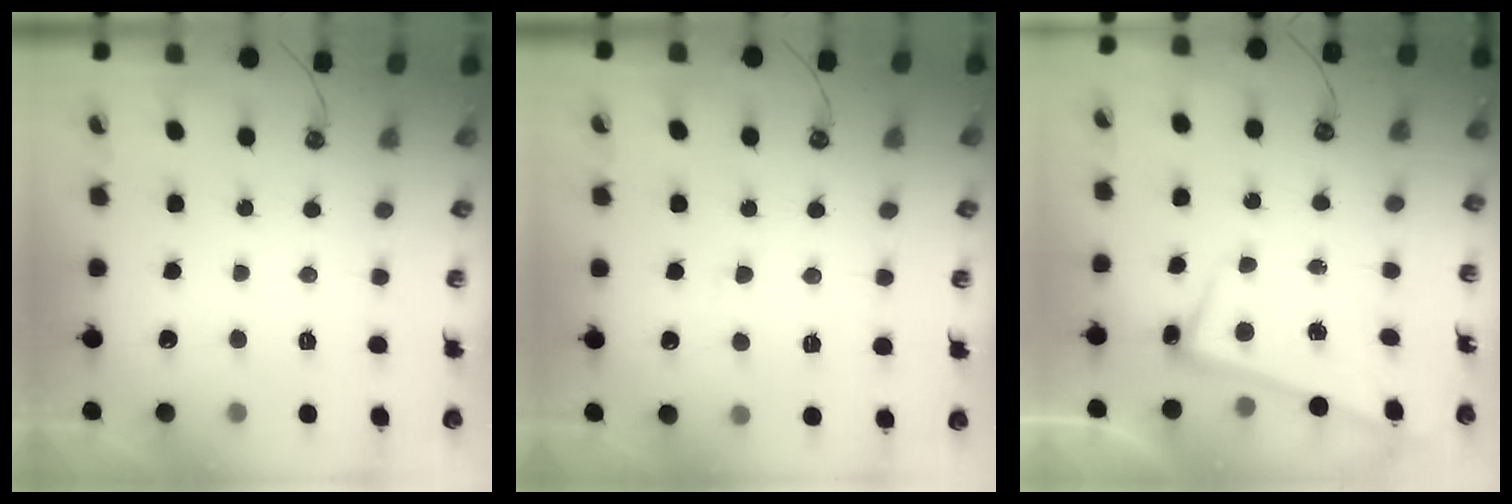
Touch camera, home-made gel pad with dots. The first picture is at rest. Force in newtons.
{"total": 3.4, "press": 3.4, "slide": 0.4}
{"total": 2.6, "press": 2.5, "slide": 0.7}